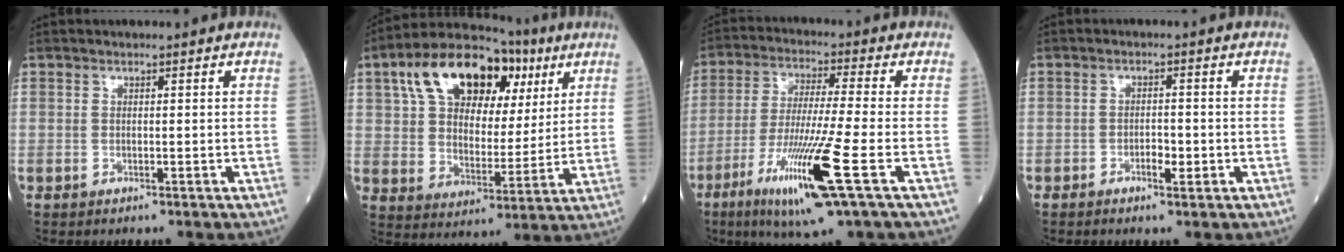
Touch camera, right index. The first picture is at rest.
{"total": 18.0, "force": [8.6, 10.0, 12.3], "torque": [-0.208, 0.038, 0.141]}
{"total": 14.6, "force": [-6.1, -0.4, 13.3], "torque": [-0.267, -0.034, -0.112]}
{"total": 2.7, "force": [-1.0, 1.0, 2.3], "torque": [-0.038, 0.002, -0.013]}